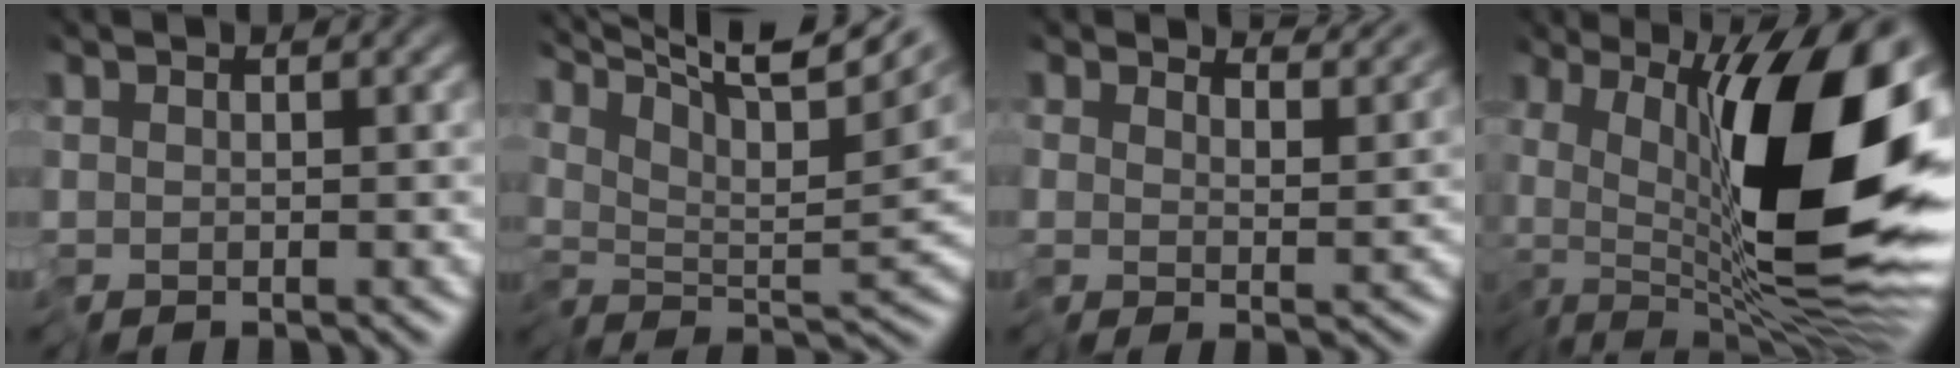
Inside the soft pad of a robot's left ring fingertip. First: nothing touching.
{"total": 12.8, "force": [9.6, 2.1, 8.3], "torque": [-0.151, 0.027, 0.132]}
{"total": 3.6, "force": [3.5, -0.1, 0.3], "torque": [-0.005, 0.006, 0.052]}
{"total": 15.6, "force": [1.9, 5.2, 14.6], "torque": [-0.197, 0.004, 0.023]}